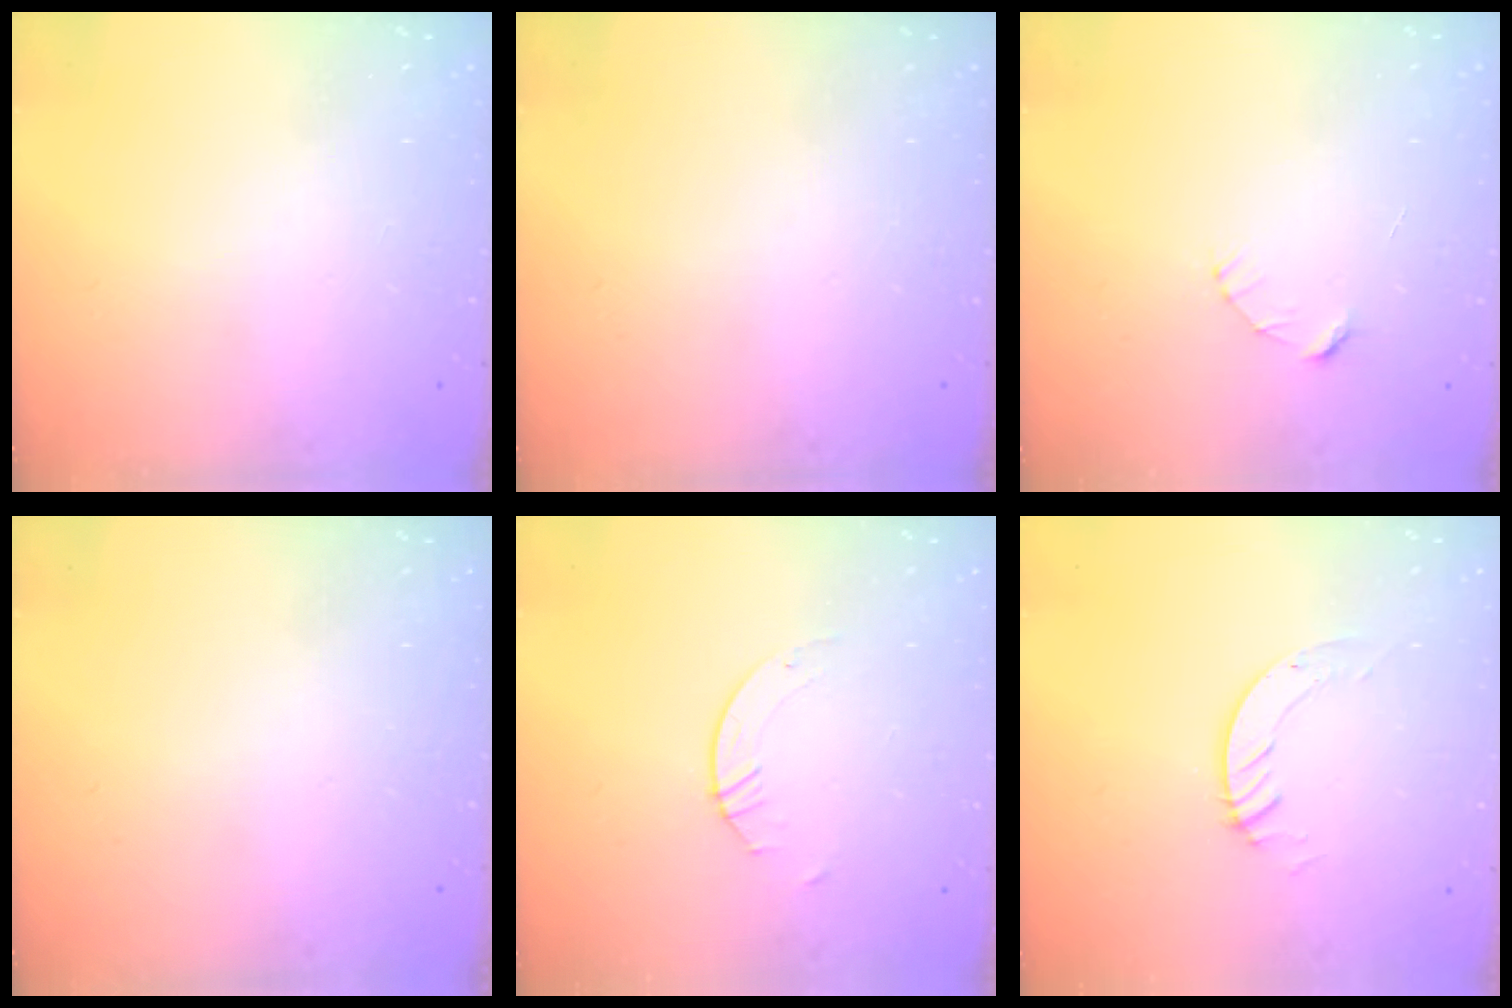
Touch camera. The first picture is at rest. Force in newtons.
{"total": 0.0}
{"total": 2.4, "press": 2.4, "slide": 0.2}
{"total": 0.0}
{"total": 2.1, "press": 2.1, "slide": 0.1}
{"total": 3.7, "press": 3.7, "slide": 0.2}